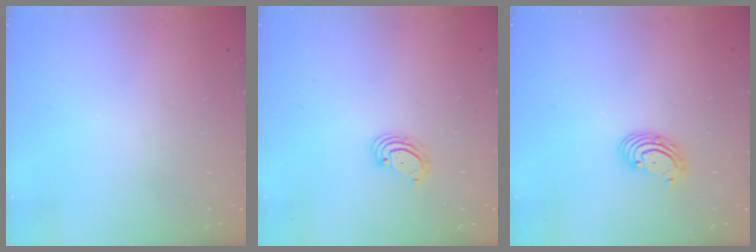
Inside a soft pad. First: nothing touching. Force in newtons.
{"total": 2.8, "press": 2.8, "slide": 0.2}
{"total": 2.8, "press": 2.8, "slide": 0.2}